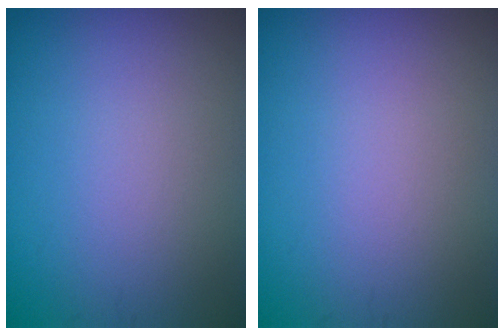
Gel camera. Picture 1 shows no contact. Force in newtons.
{"total": 0.0}